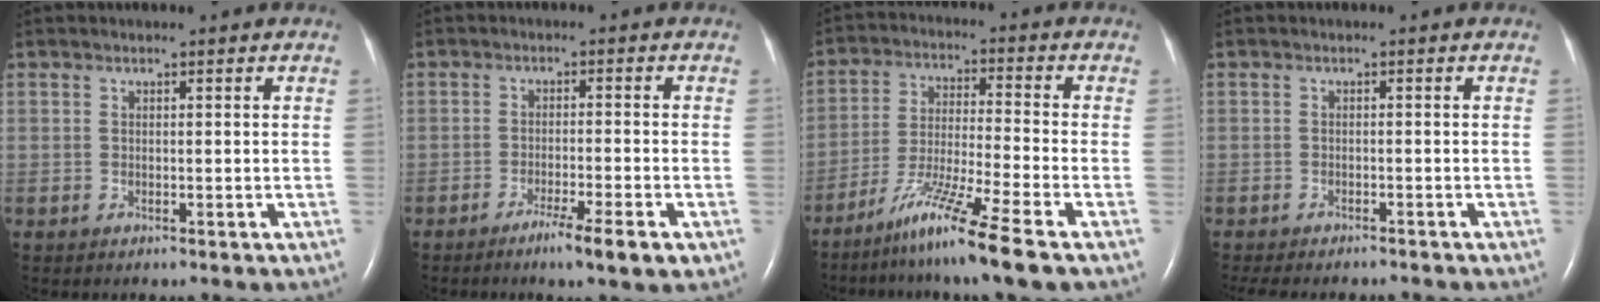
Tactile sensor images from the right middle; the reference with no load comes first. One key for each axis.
{"total": 5.5, "fx": -3.2, "fy": 0.0, "fz": 4.5, "tx": -0.072, "ty": -0.010, "tz": -0.051}
{"total": 10.7, "fx": -7.4, "fy": -1.5, "fz": 7.6, "tx": -0.148, "ty": -0.041, "tz": -0.137}
{"total": 9.2, "fx": -8.3, "fy": 2.1, "fz": 3.3, "tx": -0.048, "ty": -0.008, "tz": -0.109}